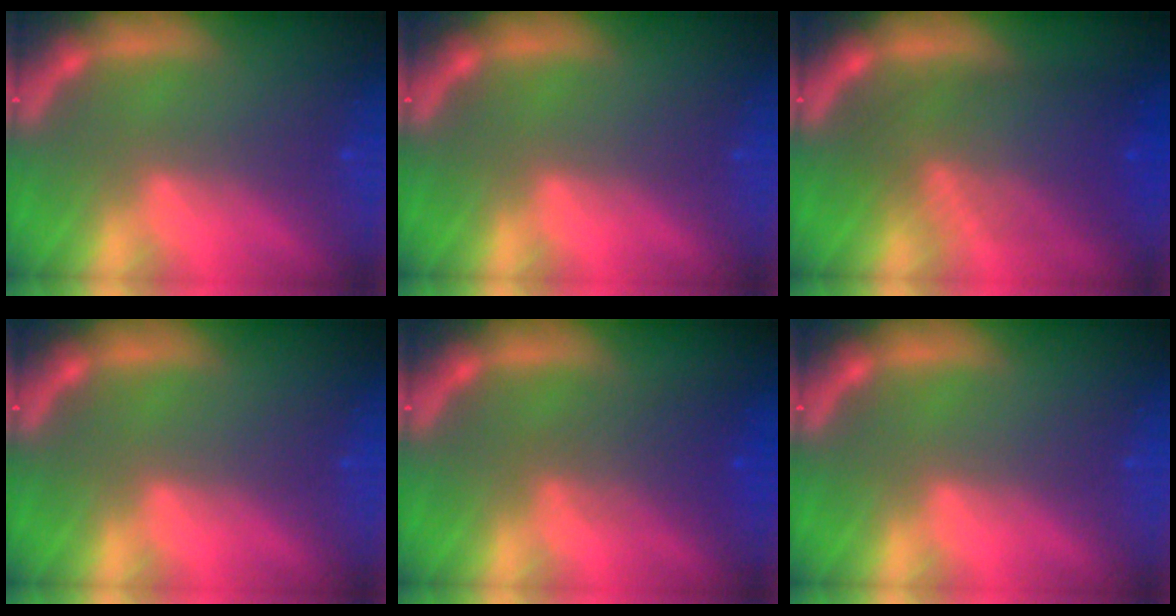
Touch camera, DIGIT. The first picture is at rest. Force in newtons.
{"total": 0.0}
{"total": 8.0}
{"total": 0.0}
{"total": 3.0}
{"total": 0.0}